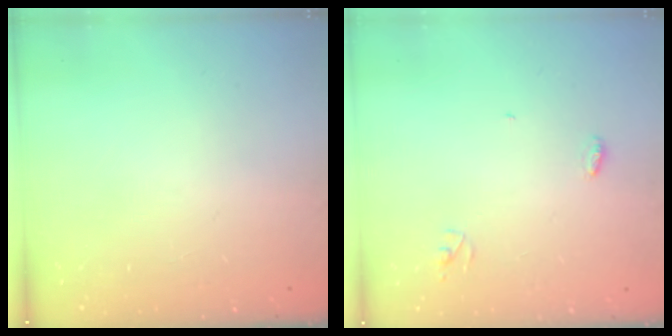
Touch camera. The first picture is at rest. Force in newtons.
{"total": 3.3, "press": 3.2, "slide": 0.3}